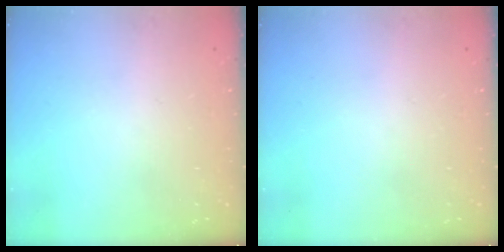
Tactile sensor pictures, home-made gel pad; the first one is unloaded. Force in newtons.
{"total": 0.0}